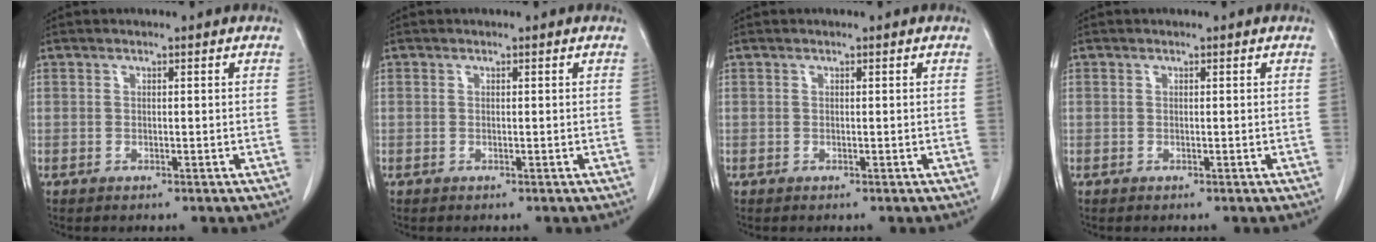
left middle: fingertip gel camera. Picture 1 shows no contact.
{"total": 0.0}
{"total": 0.0}
{"total": 0.0}